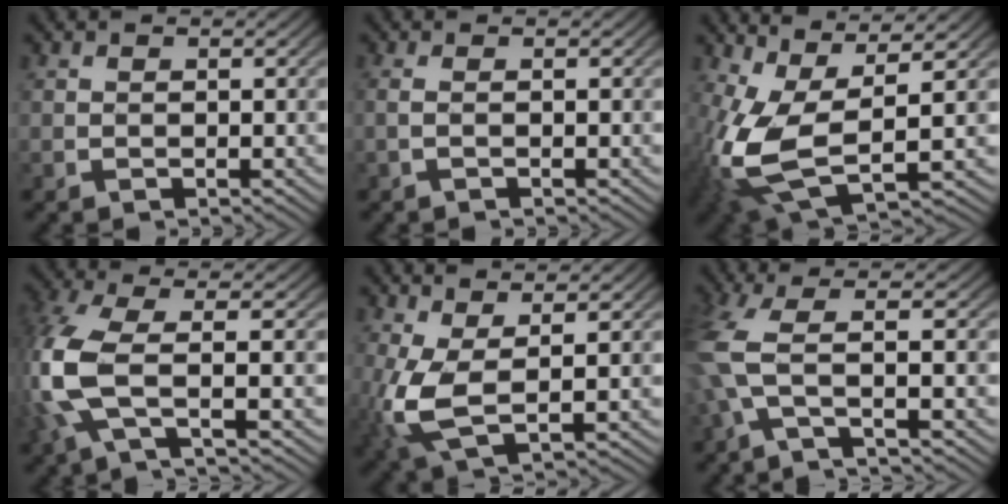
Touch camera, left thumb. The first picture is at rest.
{"total": 1.0, "force": [-0.4, 0.1, 0.9], "torque": [-0.024, 0.001, -0.009]}
{"total": 12.5, "force": [-0.2, 6.3, 10.8], "torque": [-0.263, -0.014, -0.007]}
{"total": 8.1, "force": [-1.8, 2.8, 7.4], "torque": [-0.204, 0.003, -0.041]}
{"total": 7.7, "force": [-0.3, 4.1, 6.5], "torque": [-0.181, -0.007, -0.008]}
{"total": 5.9, "force": [-1.1, 1.0, 5.7], "torque": [-0.155, 0.011, -0.034]}